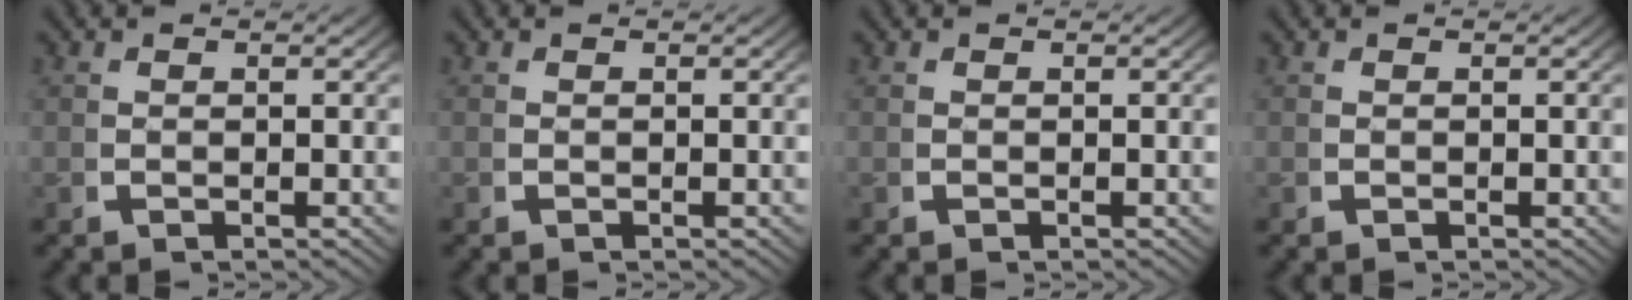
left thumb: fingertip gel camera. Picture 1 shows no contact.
{"total": 0.0}
{"total": 0.0}
{"total": 0.0}